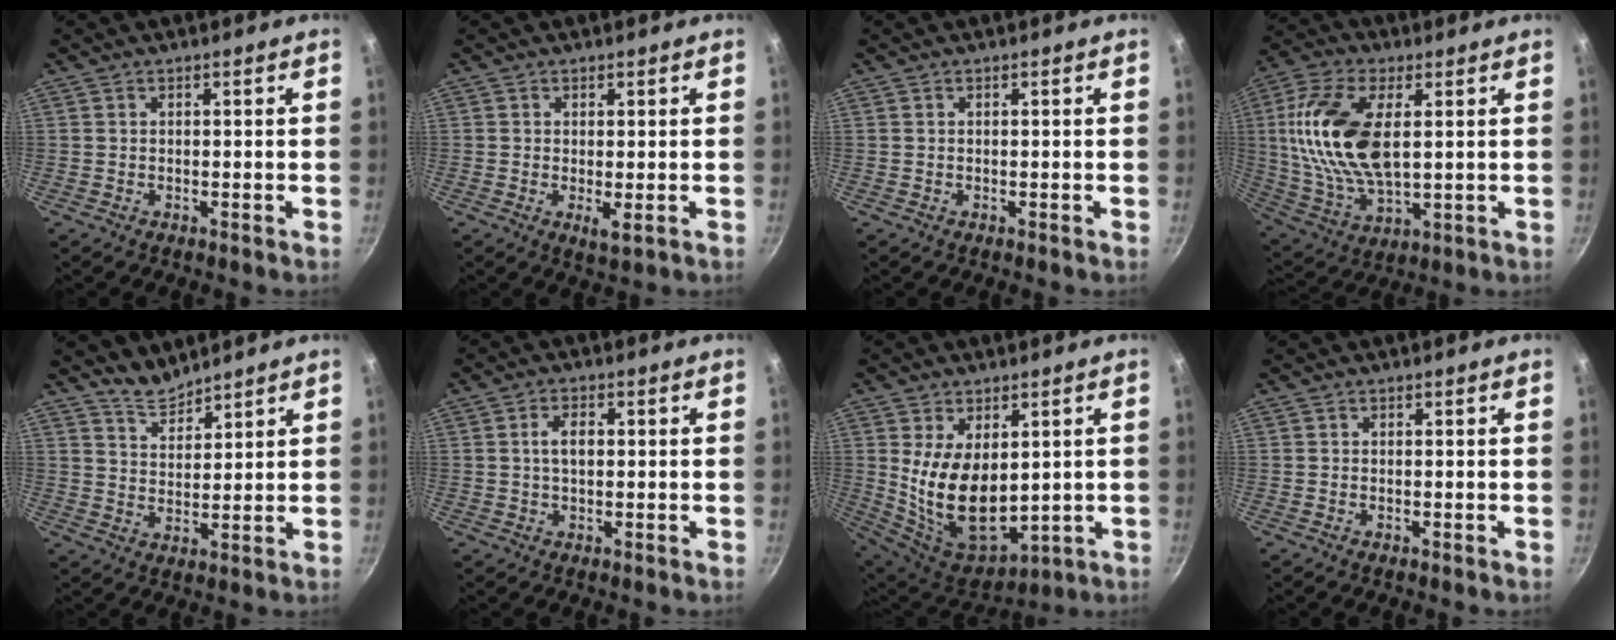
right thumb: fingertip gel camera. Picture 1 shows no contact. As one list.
[{"total": 2.2, "force": [-0.2, 0.7, 2.1], "torque": [-0.038, -0.010, -0.002]}, {"total": 0.0}, {"total": 19.0, "force": [3.2, 9.7, 16.0], "torque": [-0.316, -0.003, 0.062]}, {"total": 4.7, "force": [4.4, 1.3, 0.7], "torque": [-0.009, -0.034, 0.086]}, {"total": 3.4, "force": [0.3, 1.9, 2.7], "torque": [-0.042, 0.010, 0.003]}, {"total": 16.1, "force": [1.5, 9.8, 12.7], "torque": [-0.204, -0.036, 0.057]}, {"total": 2.4, "force": [-0.4, 1.3, 1.9], "torque": [-0.034, -0.009, -0.003]}]